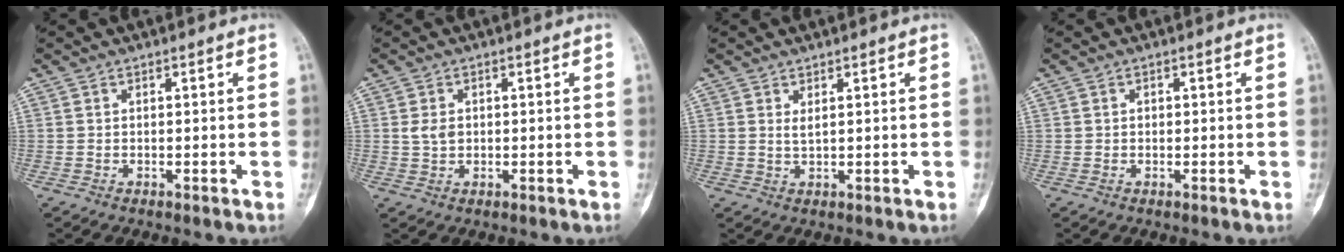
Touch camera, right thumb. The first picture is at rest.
{"total": 2.4, "force": [0.4, 1.8, 1.6], "torque": [-0.019, 0.001, 0.011]}
{"total": 1.4, "force": [0.7, 0.3, 1.1], "torque": [-0.018, -0.006, 0.016]}
{"total": 0.7, "force": [0.1, 0.5, 0.4], "torque": [-0.004, 0.001, 0.002]}